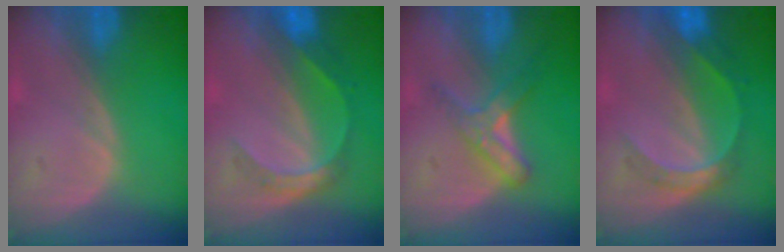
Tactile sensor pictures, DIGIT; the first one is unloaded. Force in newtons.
{"total": 5.3, "press": 5.0, "slide": 1.6}
{"total": 5.7, "press": 5.0, "slide": 2.9}
{"total": 5.8, "press": 5.1, "slide": 2.7}